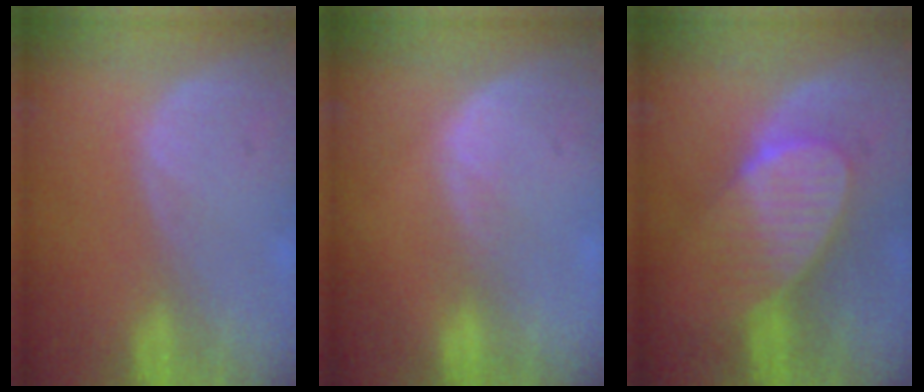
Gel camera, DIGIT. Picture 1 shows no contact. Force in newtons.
{"total": 2.0, "press": 1.1, "slide": 1.7}
{"total": 7.3, "press": 7.3, "slide": 0.7}